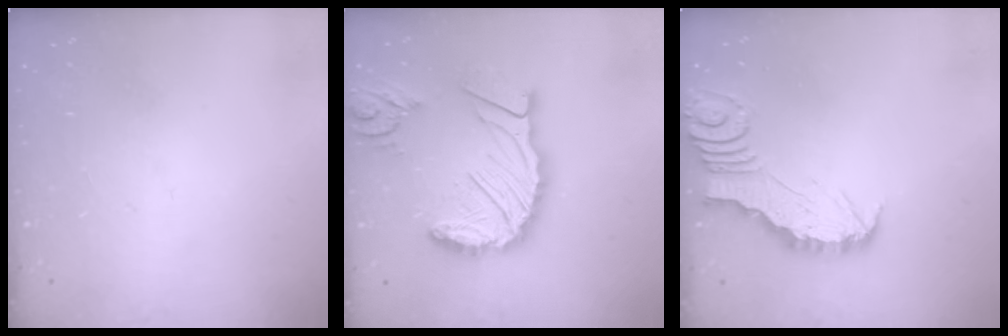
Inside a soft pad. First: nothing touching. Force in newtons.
{"total": 20.1, "press": 20.0, "slide": 2.0}
{"total": 3.1, "press": 3.0, "slide": 0.4}